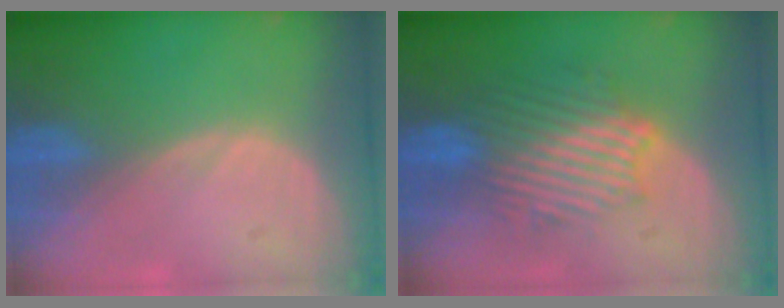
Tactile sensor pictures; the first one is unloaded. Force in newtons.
{"total": 8.9, "press": 8.6, "slide": 2.4}